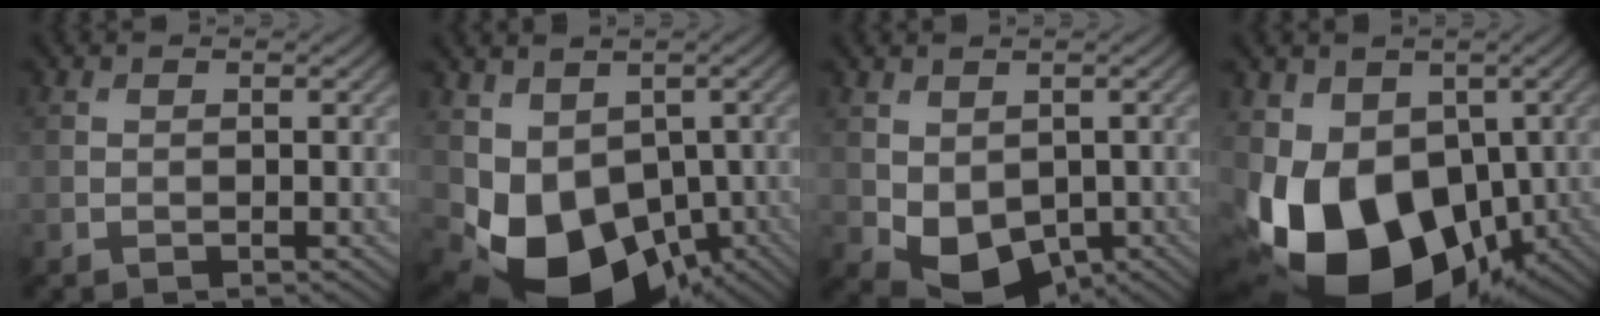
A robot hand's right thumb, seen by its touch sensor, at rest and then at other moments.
{"total": 11.5, "force": [-1.7, 8.8, 7.2], "torque": [-0.134, -0.045, -0.017]}
{"total": 6.1, "force": [-0.9, 4.5, 4.0], "torque": [-0.090, -0.026, -0.008]}
{"total": 17.6, "force": [-4.3, 12.3, 11.8], "torque": [-0.226, -0.025, -0.068]}